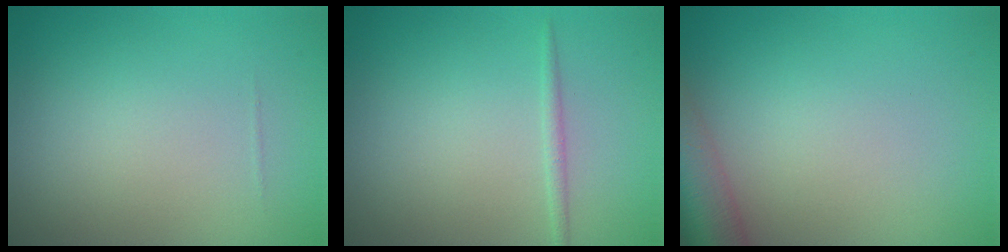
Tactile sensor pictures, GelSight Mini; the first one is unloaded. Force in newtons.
{"total": 0.7, "press": 0.7, "slide": 0.0}
{"total": 6.4, "press": 6.4, "slide": 0.4}